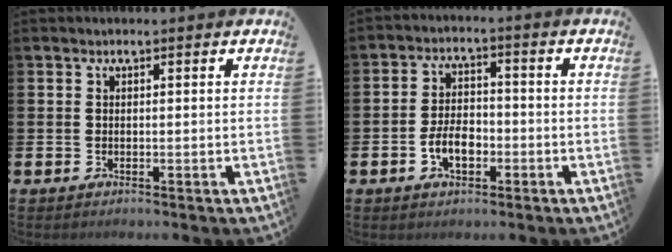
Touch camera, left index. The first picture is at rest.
{"total": 4.8, "force": [-1.7, 2.8, 3.5], "torque": [-0.052, 0.006, -0.034]}